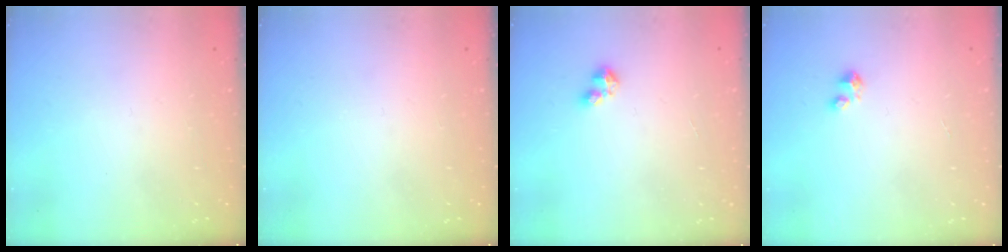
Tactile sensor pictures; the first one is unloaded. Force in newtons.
{"total": 0.0}
{"total": 3.4, "press": 3.4, "slide": 0.2}
{"total": 1.6, "press": 1.6, "slide": 0.1}